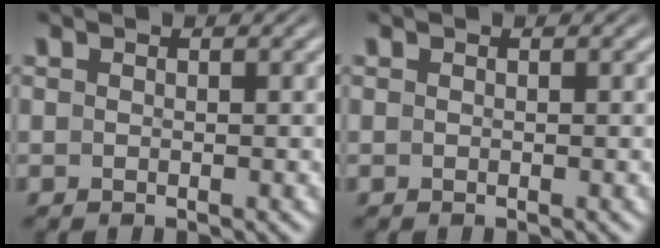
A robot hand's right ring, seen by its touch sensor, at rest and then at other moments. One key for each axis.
{"total": 0.0}